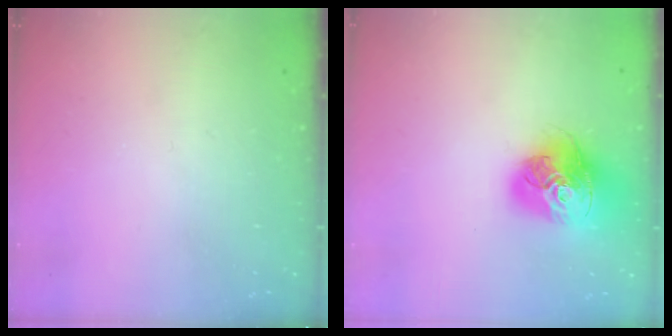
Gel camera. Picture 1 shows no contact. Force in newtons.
{"total": 18.8, "press": 18.6, "slide": 2.1}